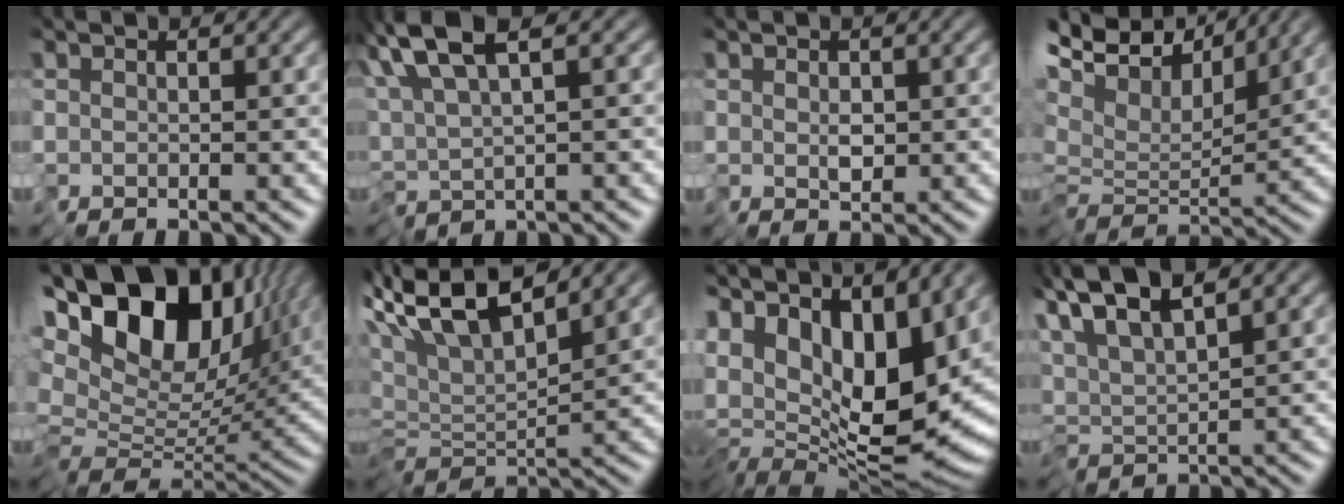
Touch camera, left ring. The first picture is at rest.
{"total": 6.9, "force": [4.1, 1.9, 5.2], "torque": [-0.131, 0.017, 0.078]}
{"total": 1.4, "force": [0.4, 0.8, 1.1], "torque": [-0.025, -0.004, 0.010]}
{"total": 9.2, "force": [6.3, 2.7, 6.2], "torque": [-0.153, 0.037, 0.108]}
{"total": 15.6, "force": [7.0, 8.6, 10.9], "torque": [-0.228, 0.035, 0.119]}
{"total": 8.3, "force": [5.3, 1.6, 6.2], "torque": [-0.132, 0.017, 0.094]}
{"total": 12.0, "force": [3.8, 6.0, 9.7], "torque": [-0.201, 0.002, 0.072]}
{"total": 8.0, "force": [5.9, 1.3, 5.3], "torque": [-0.127, 0.026, 0.110]}